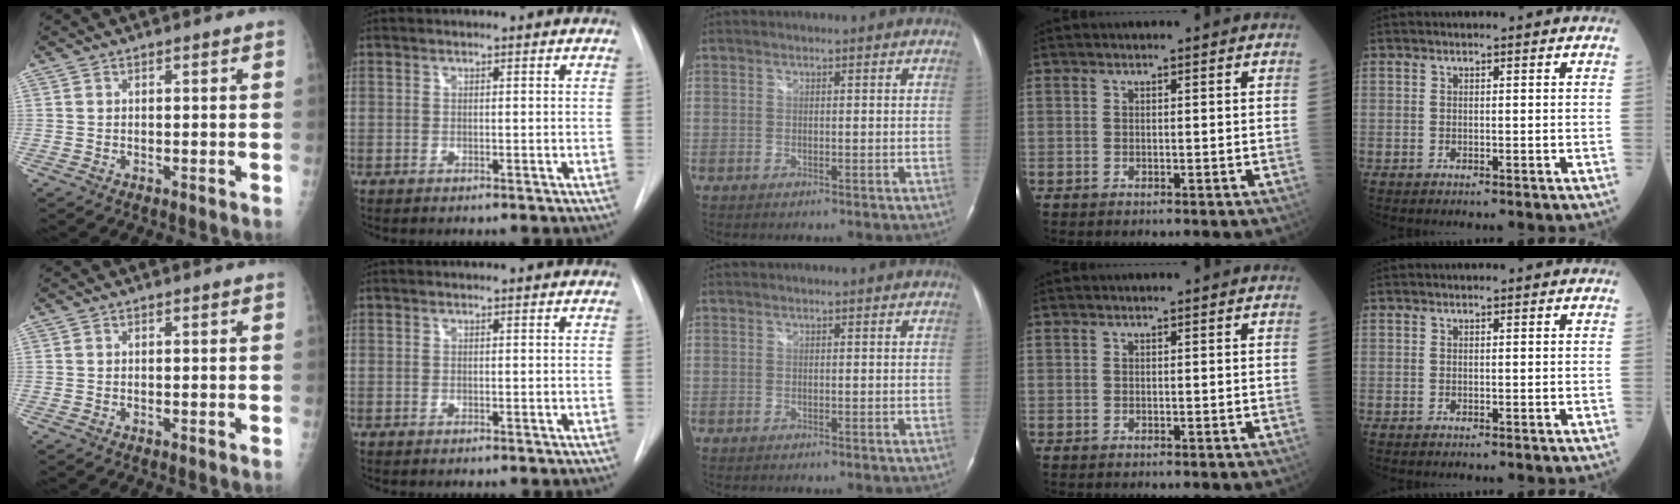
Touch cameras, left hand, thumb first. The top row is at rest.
{"index": {"total": 0.6, "force": [0.6, 0.0, 0.1], "torque": [-0.001, 0.006, 0.006]}}